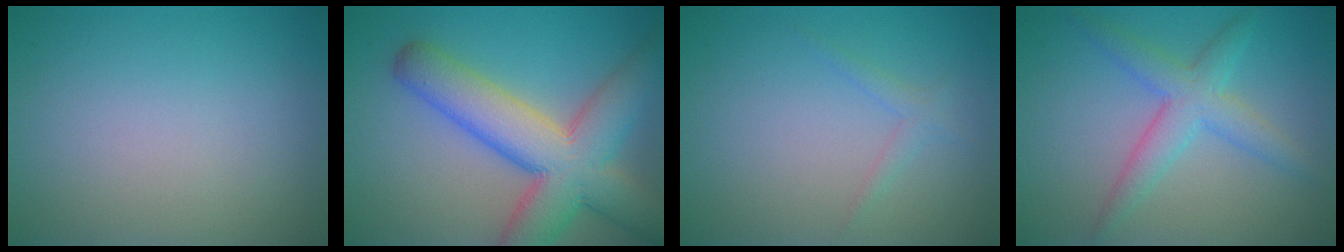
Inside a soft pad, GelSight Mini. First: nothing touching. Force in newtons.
{"total": 9.9, "press": 9.9, "slide": 0.4}
{"total": 1.1, "press": 1.1, "slide": 0.0}
{"total": 3.9, "press": 3.9, "slide": 0.2}